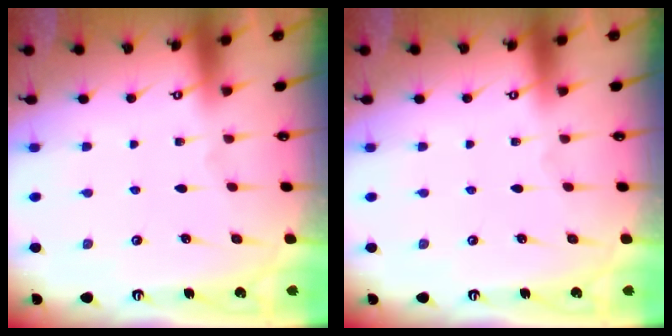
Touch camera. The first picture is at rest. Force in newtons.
{"total": 0.0}